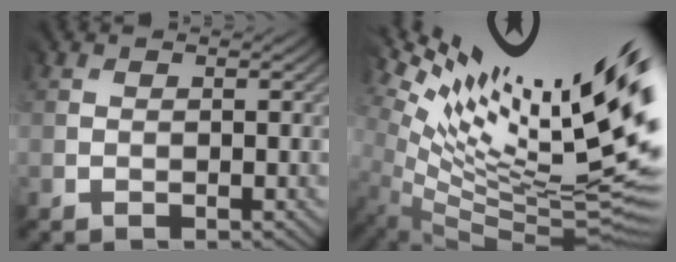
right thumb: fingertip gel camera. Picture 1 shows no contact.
{"total": 16.6, "force": [4.3, 5.3, 15.1], "torque": [-0.214, -0.008, 0.106]}